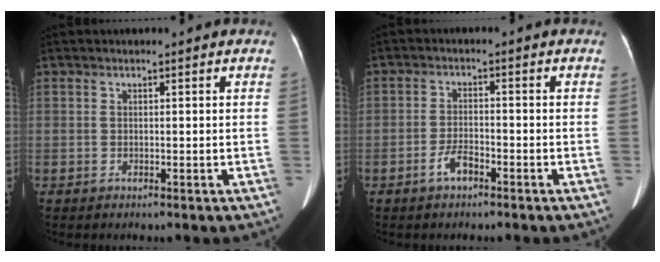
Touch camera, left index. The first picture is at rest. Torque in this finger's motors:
{"motor_torque": [0.58, 0.52, 0.08, 0.04]}